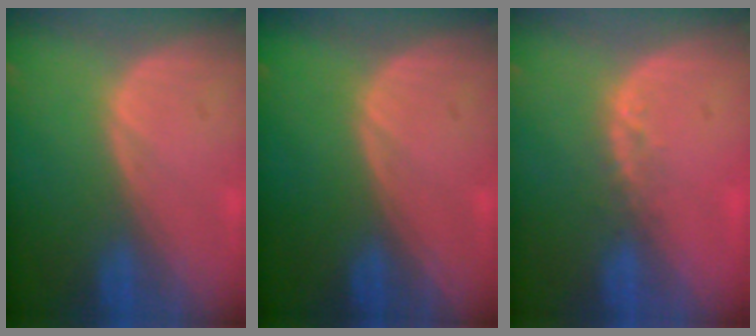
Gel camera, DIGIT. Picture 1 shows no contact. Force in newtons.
{"total": 0.0}
{"total": 2.1, "press": 1.8, "slide": 1.1}